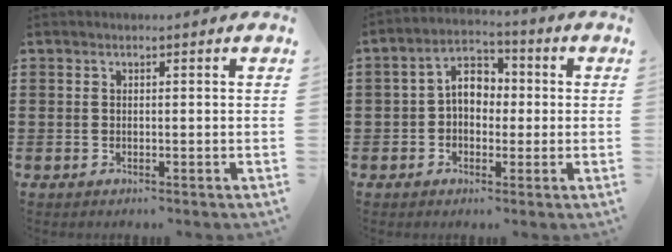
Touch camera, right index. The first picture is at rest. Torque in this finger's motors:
{"motor_torque": [1.70, 0.44, 0.81, 0.10]}